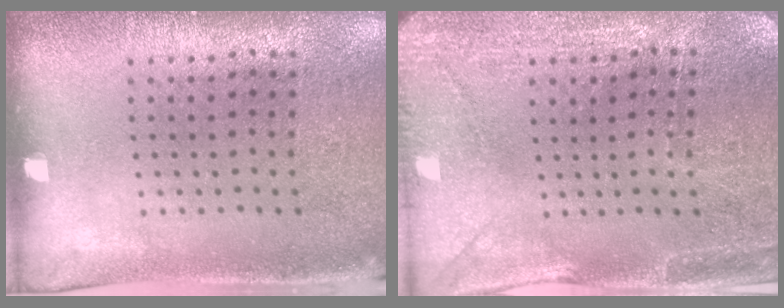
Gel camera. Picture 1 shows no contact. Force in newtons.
{"total": 2.9, "press": 2.8, "slide": 0.7}